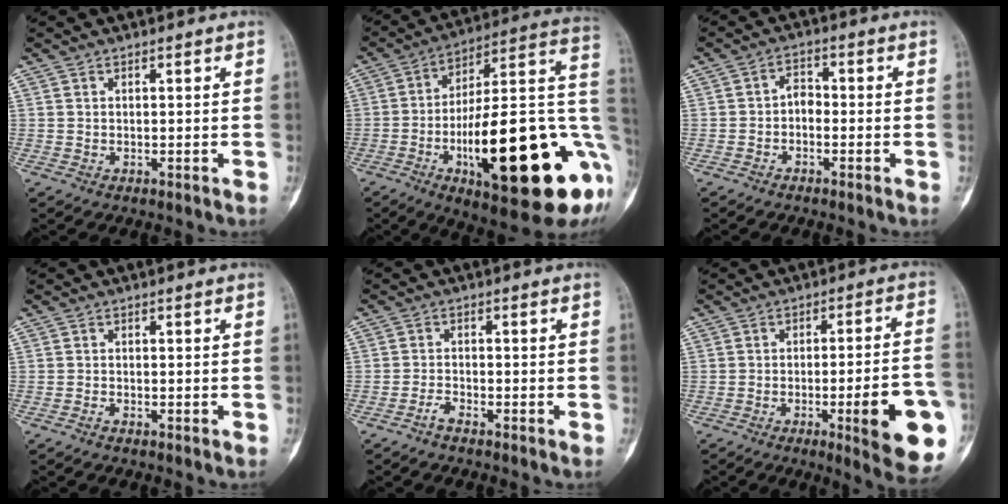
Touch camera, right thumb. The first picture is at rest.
{"total": 32.7, "force": [-8.3, 9.8, 30.0], "torque": [-0.385, 0.012, -0.117]}
{"total": 3.0, "force": [-1.1, 2.0, 1.9], "torque": [-0.020, 0.020, -0.030]}
{"total": 0.6, "force": [-0.5, 0.2, 0.3], "torque": [-0.008, 0.000, -0.012]}
{"total": 1.9, "force": [-1.6, 0.4, 1.0], "torque": [-0.025, 0.007, -0.035]}
{"total": 15.9, "force": [-5.4, 2.9, 14.7], "torque": [-0.168, 0.017, -0.063]}